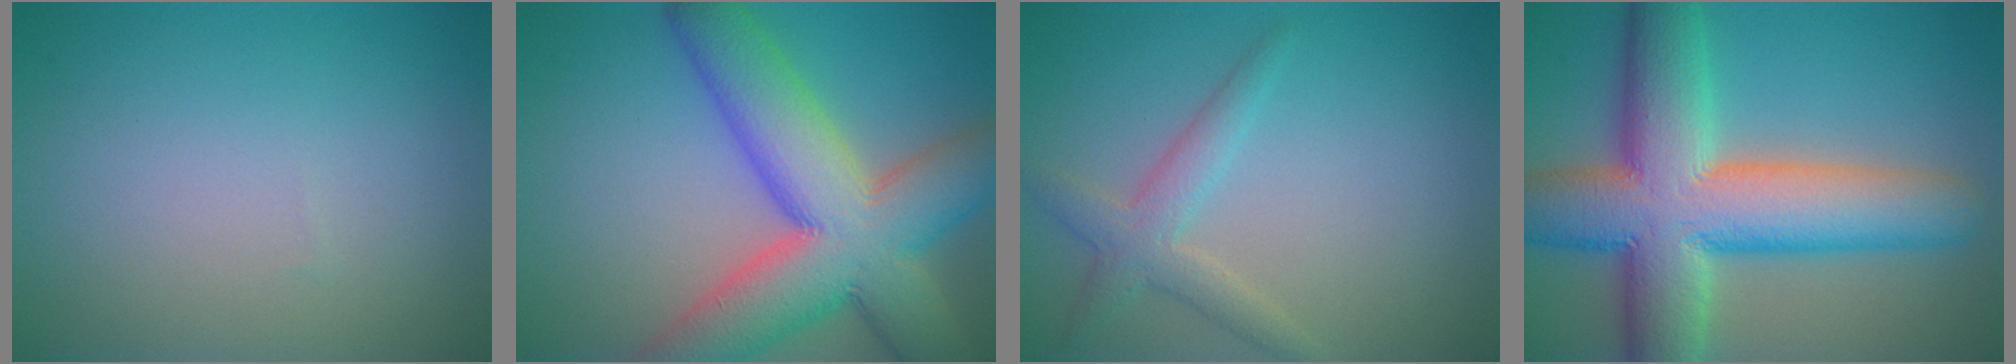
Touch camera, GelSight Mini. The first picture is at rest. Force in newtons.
{"total": 11.6, "press": 11.6, "slide": 0.8}
{"total": 2.8, "press": 2.8, "slide": 0.1}
{"total": 13.5, "press": 13.5, "slide": 0.9}